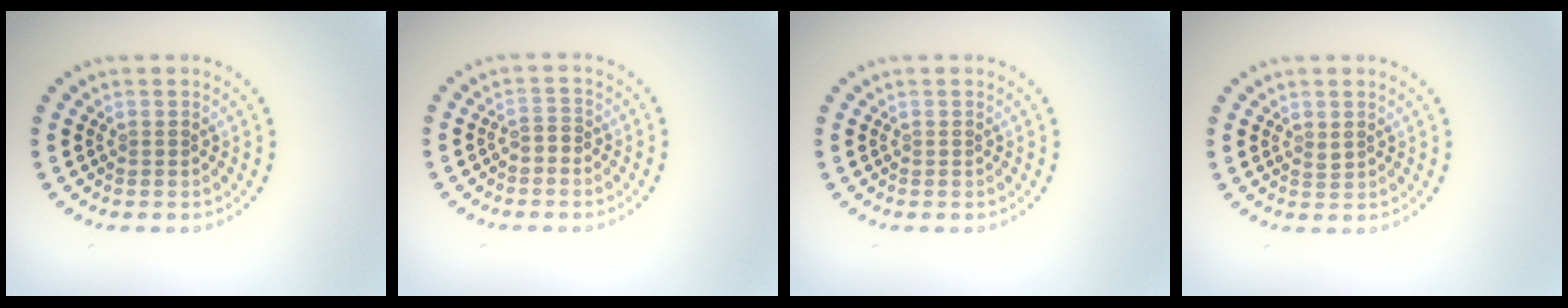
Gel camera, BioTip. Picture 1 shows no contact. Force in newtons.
{"total": 1.1, "press": 1.0, "slide": 0.5}
{"total": 0.0}
{"total": 0.5, "press": 0.4, "slide": 0.3}